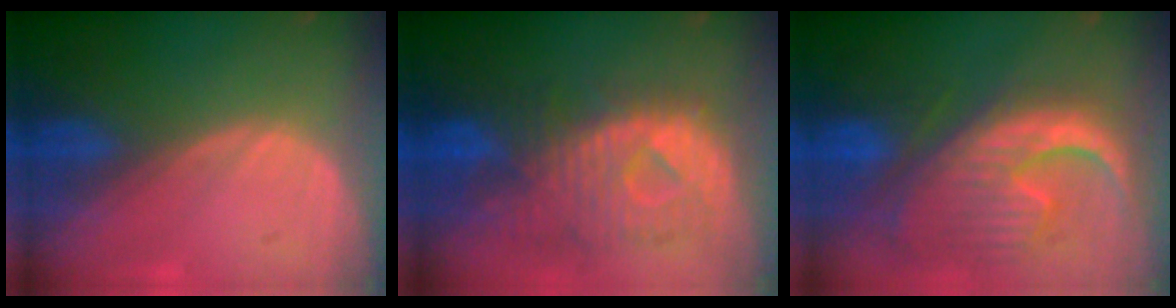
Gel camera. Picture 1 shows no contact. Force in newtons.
{"total": 10.7, "press": 9.6, "slide": 4.7}
{"total": 13.3, "press": 11.5, "slide": 6.7}